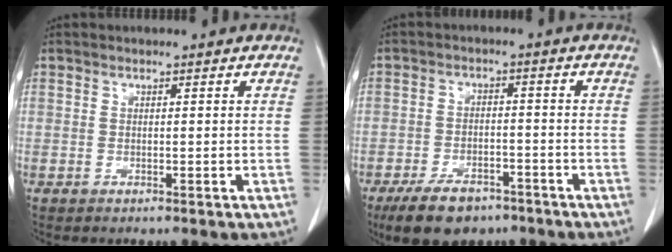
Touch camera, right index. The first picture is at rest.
{"total": 8.8, "force": [-6.4, 4.2, 4.4], "torque": [-0.078, -0.003, -0.103]}